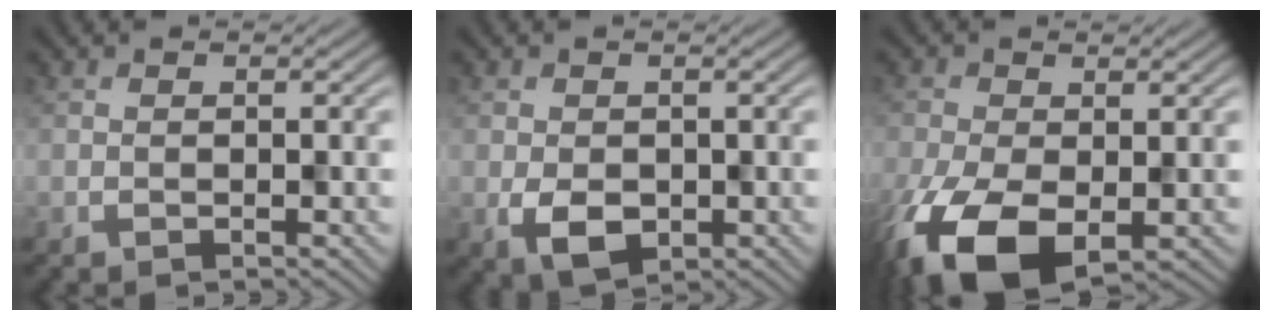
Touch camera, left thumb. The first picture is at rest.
{"total": 4.4, "force": [-1.2, 3.0, 3.0], "torque": [-0.059, -0.013, -0.021]}
{"total": 11.7, "force": [-5.1, 6.0, 8.7], "torque": [-0.195, -0.047, -0.077]}